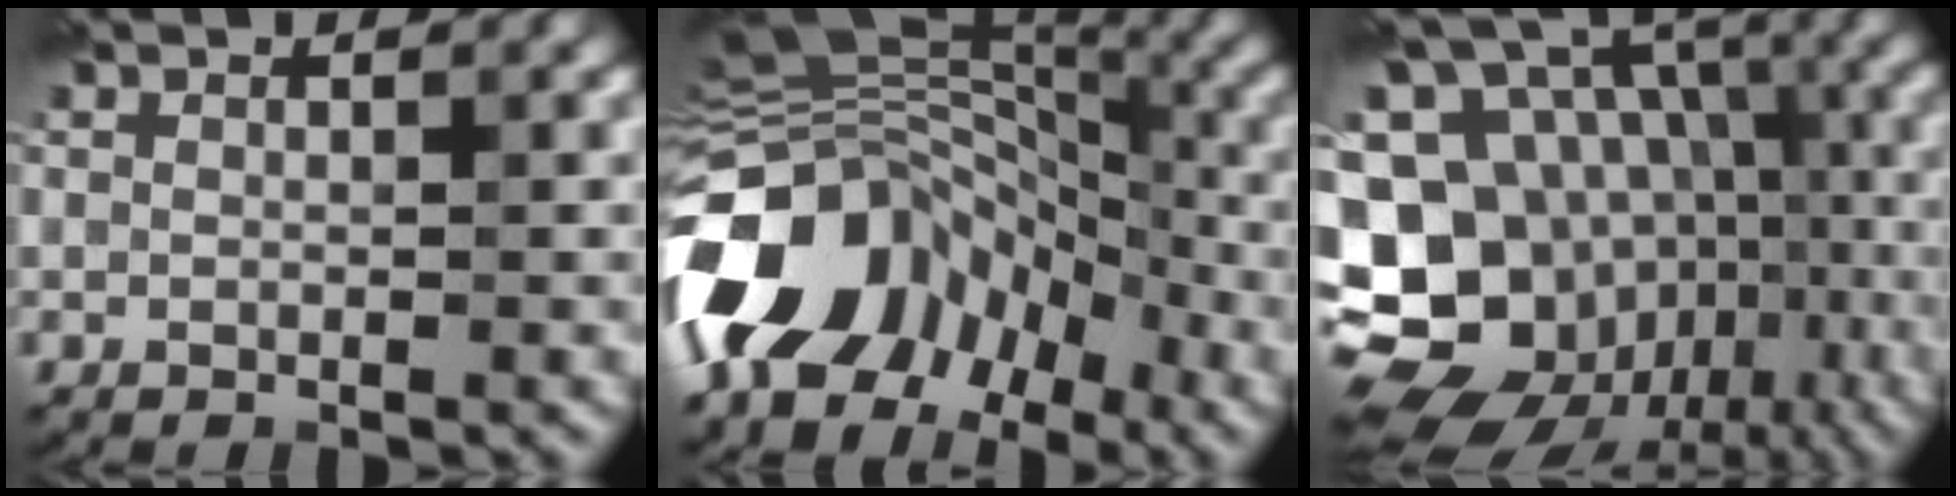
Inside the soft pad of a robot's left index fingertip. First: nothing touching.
{"total": 14.0, "force": [-5.6, 9.9, 8.1], "torque": [-0.148, 0.007, -0.093]}
{"total": 18.6, "force": [-5.5, 15.3, 9.0], "torque": [-0.187, 0.001, -0.065]}